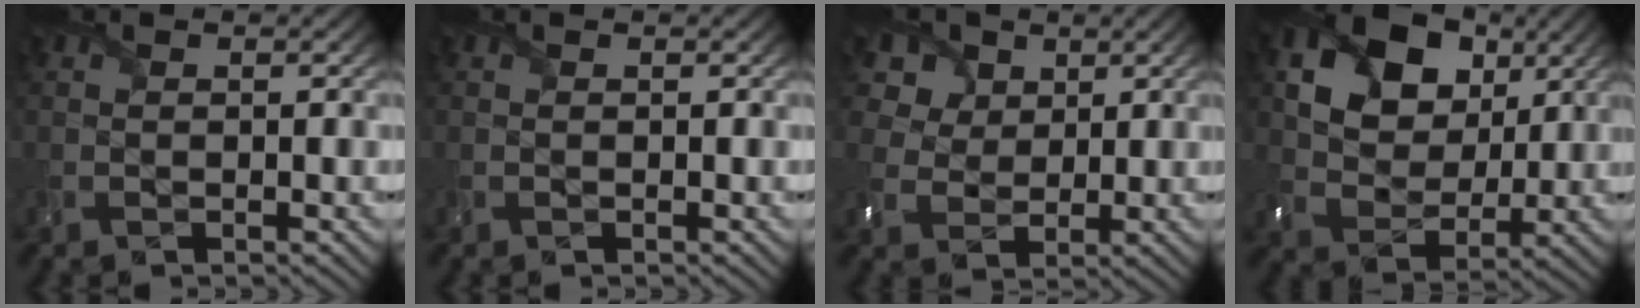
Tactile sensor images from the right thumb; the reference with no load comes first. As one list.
[{"total": 0.0}, {"total": 7.6, "force": [4.2, 5.7, 2.8], "torque": [-0.112, -0.002, 0.082]}, {"total": 13.3, "force": [6.0, 9.4, 7.4], "torque": [-0.166, 0.026, 0.100]}]